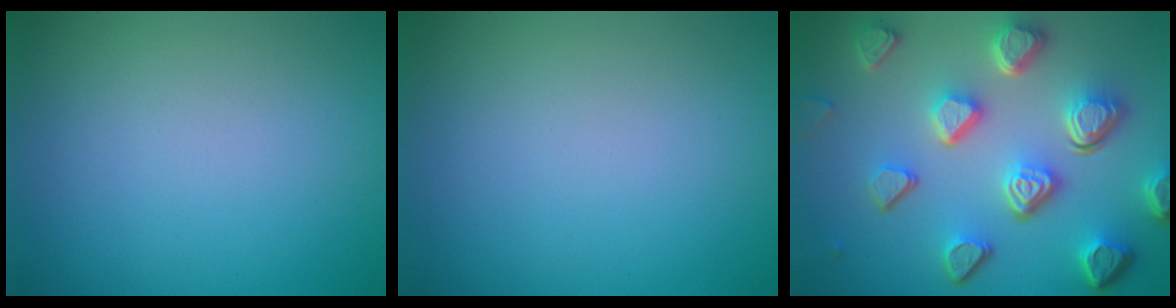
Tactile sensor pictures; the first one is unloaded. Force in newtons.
{"total": 0.0}
{"total": 7.5, "press": 5.6, "slide": 5.1}